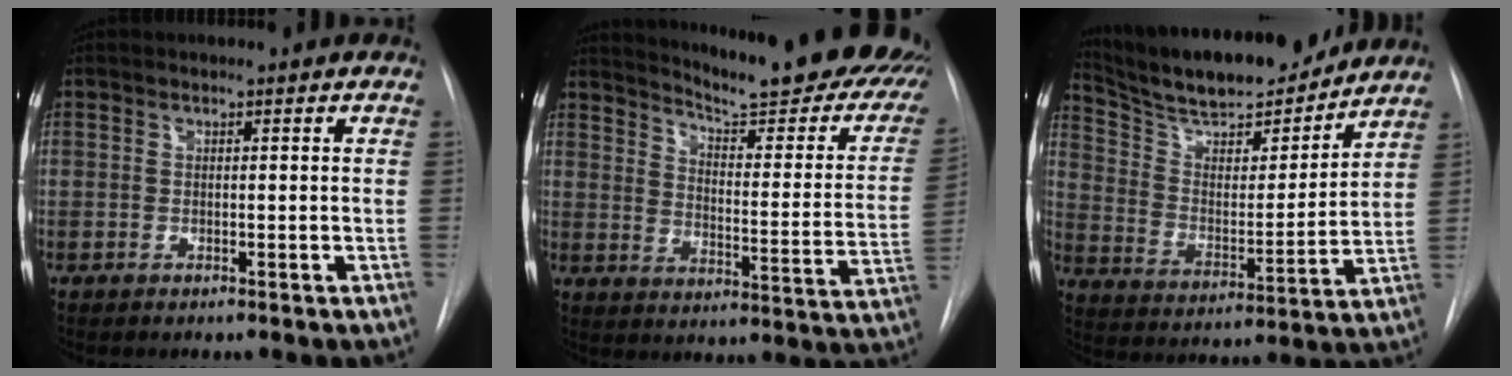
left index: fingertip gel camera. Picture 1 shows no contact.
{"total": 25.7, "force": [21.7, 3.7, 13.3], "torque": [-0.184, -0.092, 0.256]}
{"total": 19.1, "force": [17.1, 3.4, 7.7], "torque": [-0.132, -0.010, 0.274]}